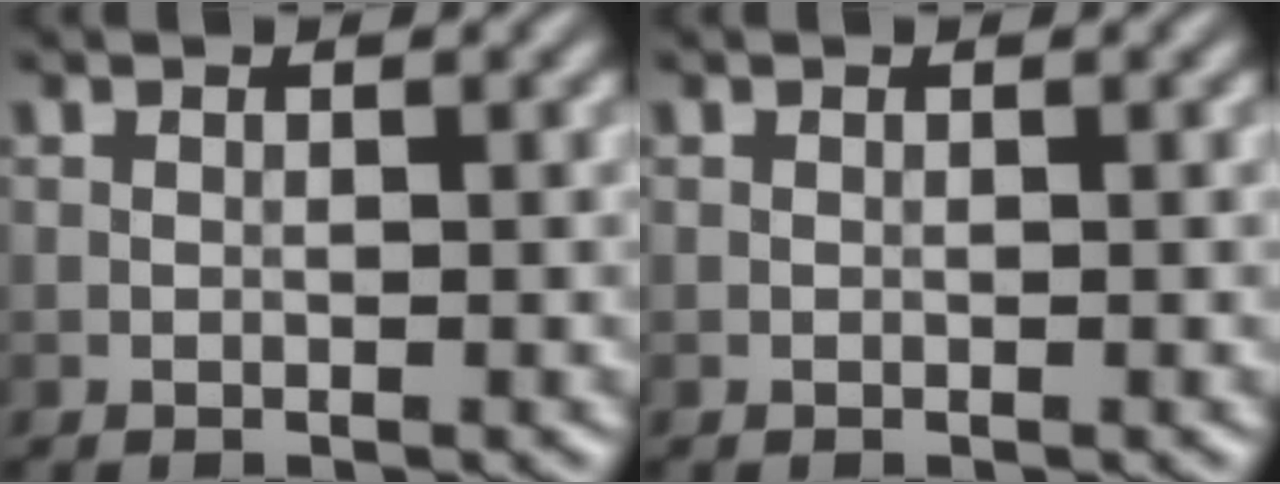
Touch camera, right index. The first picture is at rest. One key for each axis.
{"total": 0.0}